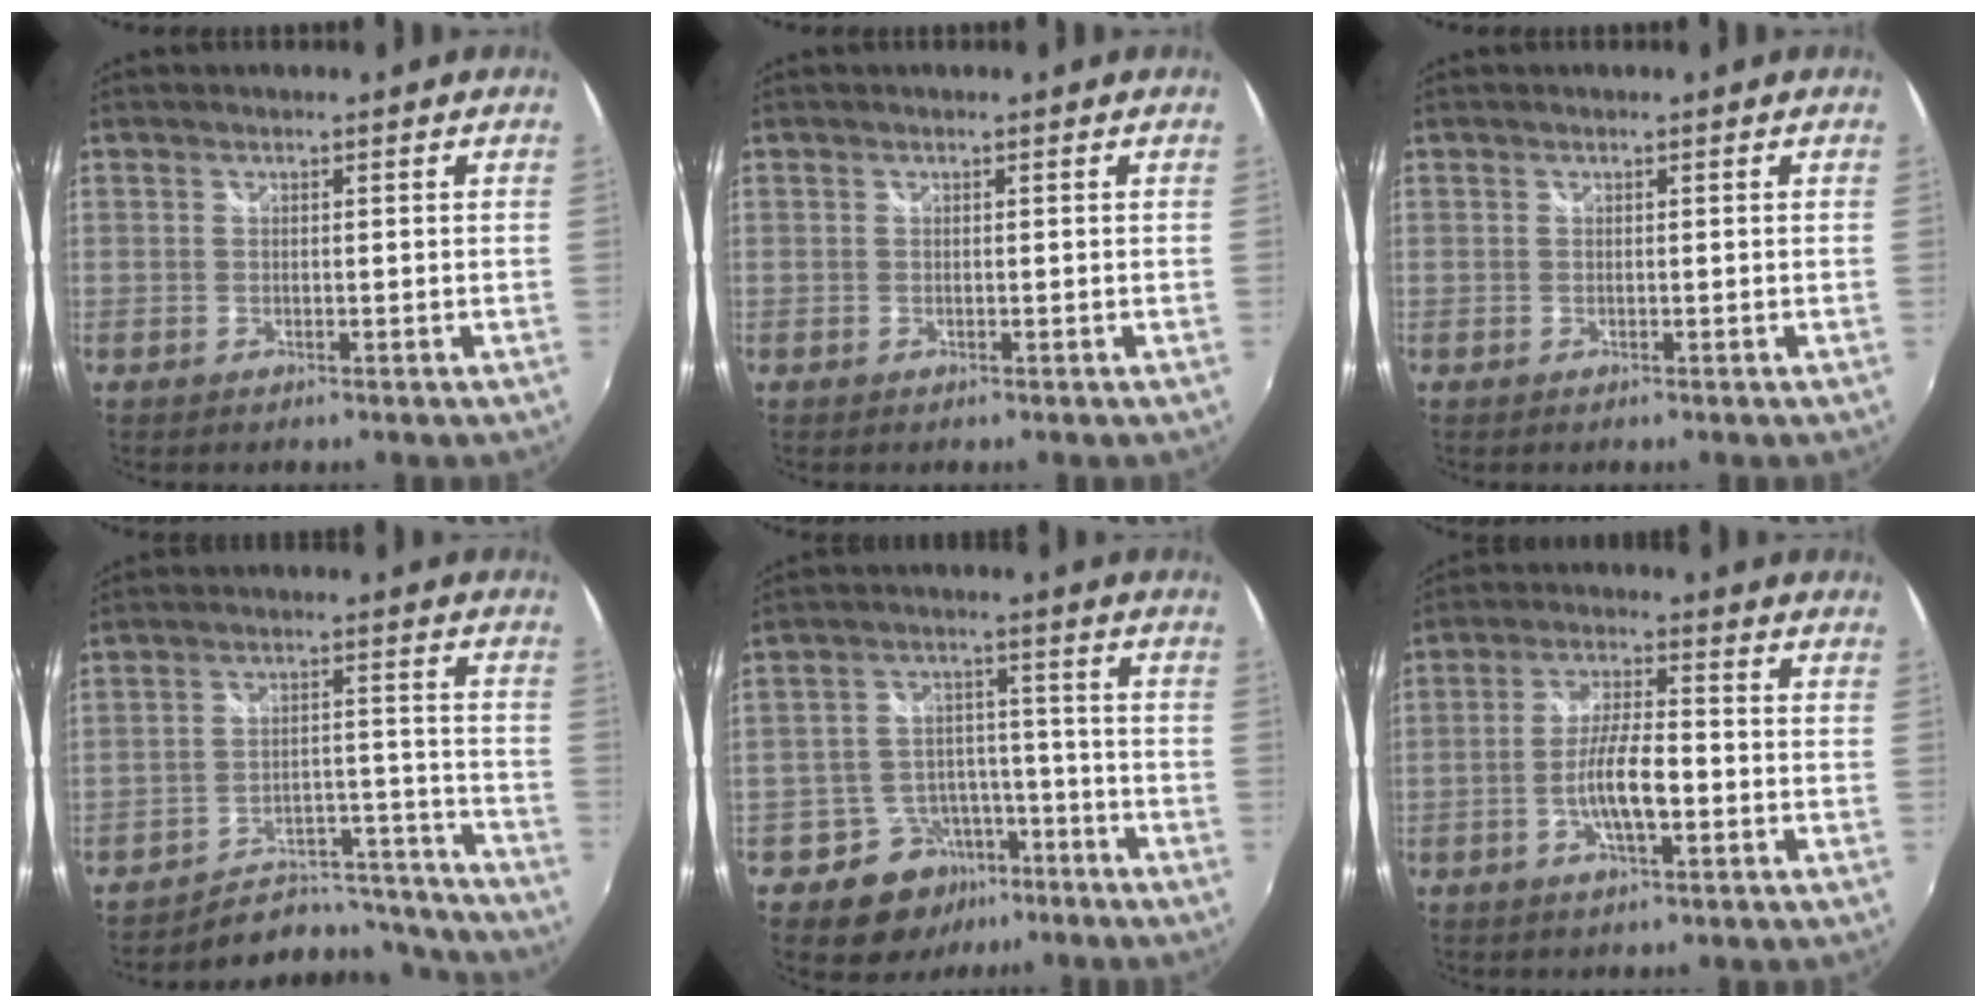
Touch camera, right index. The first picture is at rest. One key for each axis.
{"total": 0.0}
{"total": 0.0}
{"total": 17.2, "fx": -16.3, "fy": 4.9, "fz": 2.2, "tx": -0.030, "ty": 0.054, "tz": -0.215}
{"total": 9.7, "fx": -6.3, "fy": 7.0, "fz": 2.3, "tx": -0.048, "ty": 0.032, "tz": -0.084}
{"total": 7.9, "fx": -2.4, "fy": 1.9, "fz": 7.3, "tx": -0.142, "ty": 0.002, "tz": -0.044}